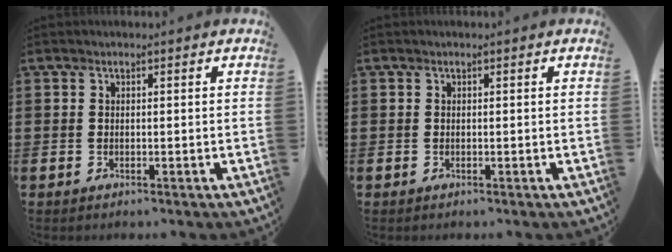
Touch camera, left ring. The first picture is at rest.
{"total": 0.0}